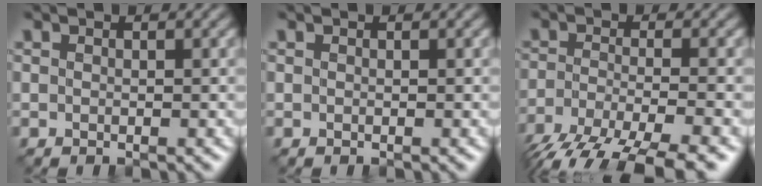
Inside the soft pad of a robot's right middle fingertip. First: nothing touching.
{"total": 0.0}
{"total": 8.0, "force": [-5.8, 2.0, 5.2], "torque": [-0.097, -0.015, -0.104]}